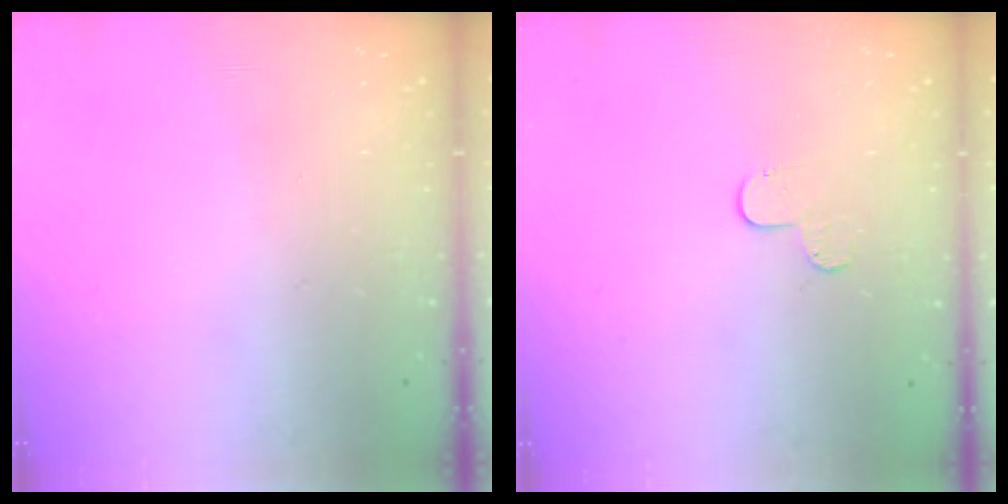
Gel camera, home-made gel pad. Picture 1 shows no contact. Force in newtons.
{"total": 4.0, "press": 4.0, "slide": 0.4}